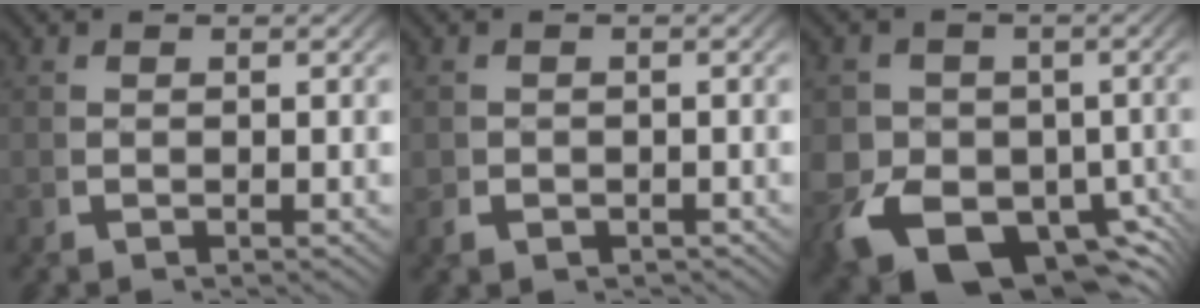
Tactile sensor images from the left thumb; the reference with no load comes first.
{"total": 1.4, "force": [-0.8, 1.0, 0.5], "torque": [-0.010, -0.008, -0.010]}
{"total": 16.9, "force": [-6.3, 12.4, 9.6], "torque": [-0.200, -0.082, -0.073]}